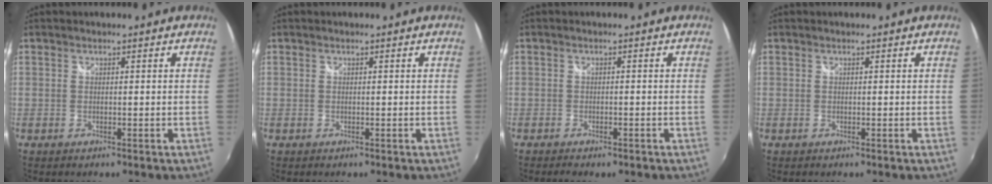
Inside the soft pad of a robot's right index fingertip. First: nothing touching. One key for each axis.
{"total": 0.0}
{"total": 3.3, "fx": -2.6, "fy": 1.3, "fz": 1.7, "tx": -0.041, "ty": -0.013, "tz": -0.040}
{"total": 0.0}